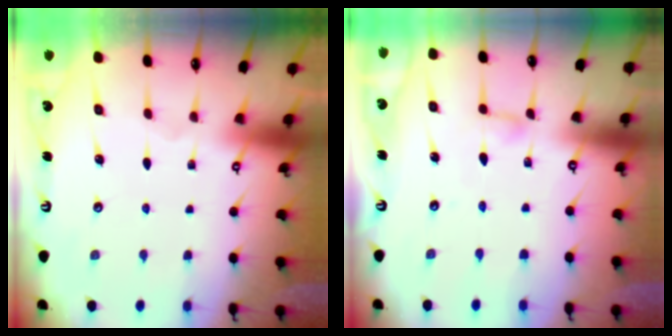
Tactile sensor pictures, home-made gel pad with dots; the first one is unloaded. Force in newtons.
{"total": 3.4, "press": 3.4, "slide": 0.3}